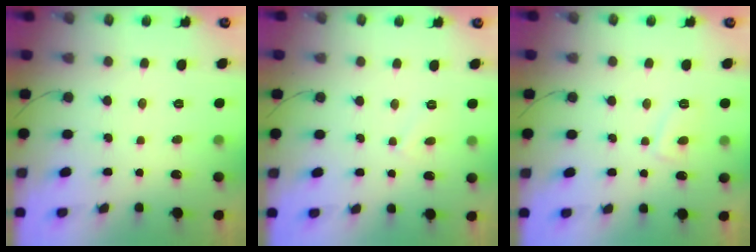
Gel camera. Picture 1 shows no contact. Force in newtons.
{"total": 3.5, "press": 3.5, "slide": 0.5}
{"total": 3.9, "press": 3.8, "slide": 0.6}